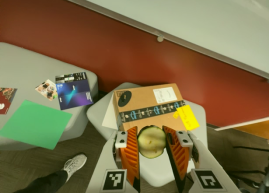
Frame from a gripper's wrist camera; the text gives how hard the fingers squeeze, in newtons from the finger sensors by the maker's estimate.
{"total": 12.0, "left": 12.3, "right": 11.7}